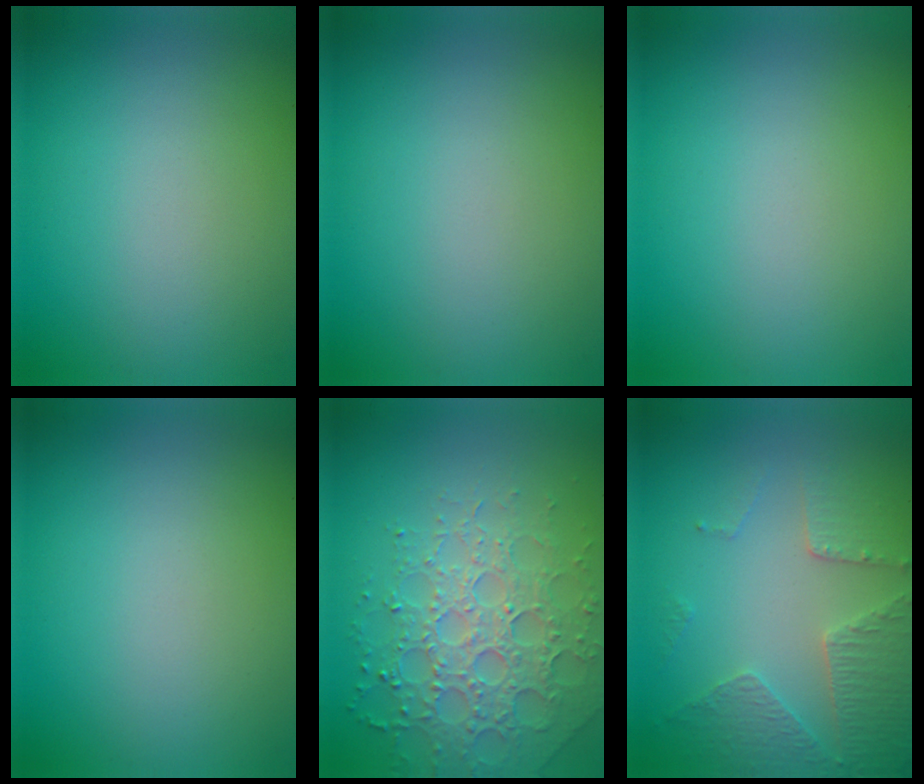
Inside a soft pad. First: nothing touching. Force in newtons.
{"total": 0.0}
{"total": 0.0}
{"total": 0.0}
{"total": 4.9, "press": 4.7, "slide": 1.3}
{"total": 4.5, "press": 3.3, "slide": 3.1}